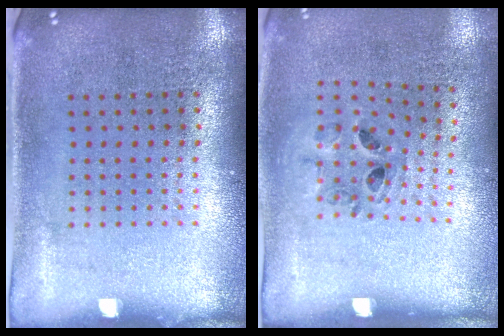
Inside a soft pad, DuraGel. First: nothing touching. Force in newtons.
{"total": 0.9, "press": 0.7, "slide": 0.4}